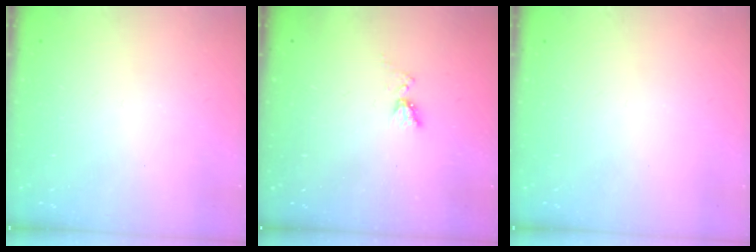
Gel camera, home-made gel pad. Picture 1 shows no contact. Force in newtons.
{"total": 4.4, "press": 4.4, "slide": 0.6}
{"total": 0.0}